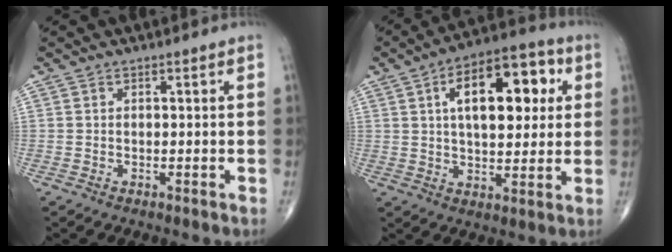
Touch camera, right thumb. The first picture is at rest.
{"total": 16.9, "force": [4.5, 8.4, 14.0], "torque": [-0.180, 0.012, 0.063]}